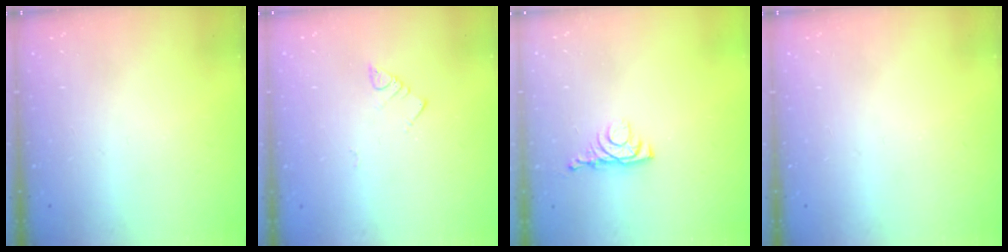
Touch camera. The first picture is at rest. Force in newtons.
{"total": 2.7, "press": 2.6, "slide": 0.5}
{"total": 4.3, "press": 4.2, "slide": 0.7}
{"total": 0.0}